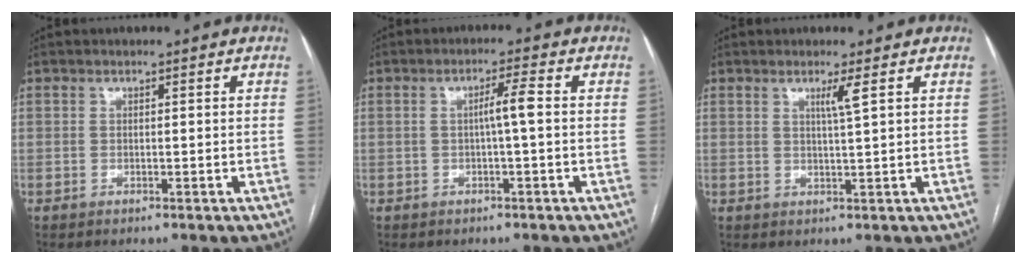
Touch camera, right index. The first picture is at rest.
{"total": 3.1, "force": [0.0, -0.3, 3.1], "torque": [-0.055, 0.006, 0.003]}
{"total": 2.2, "force": [1.0, -0.6, 1.8], "torque": [-0.035, -0.007, 0.021]}